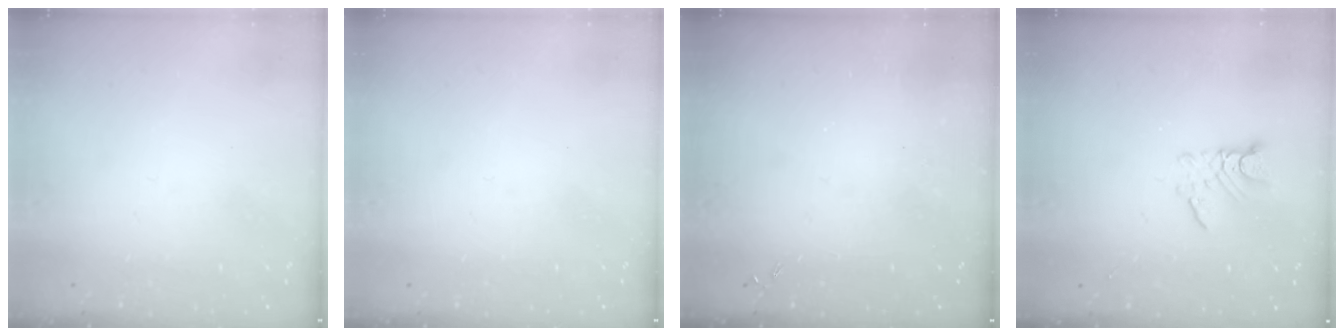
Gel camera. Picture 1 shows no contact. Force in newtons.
{"total": 0.0}
{"total": 0.0}
{"total": 5.7, "press": 5.7, "slide": 0.4}